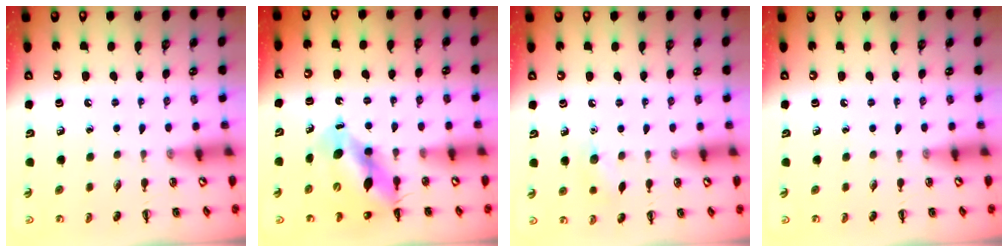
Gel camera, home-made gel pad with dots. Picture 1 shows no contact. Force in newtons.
{"total": 10.7, "press": 10.3, "slide": 2.7}
{"total": 7.4, "press": 7.2, "slide": 1.7}
{"total": 0.0}